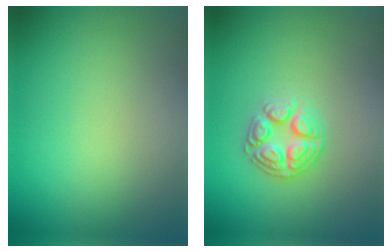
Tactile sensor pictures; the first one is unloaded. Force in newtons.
{"total": 2.9, "press": 2.9, "slide": 0.1}